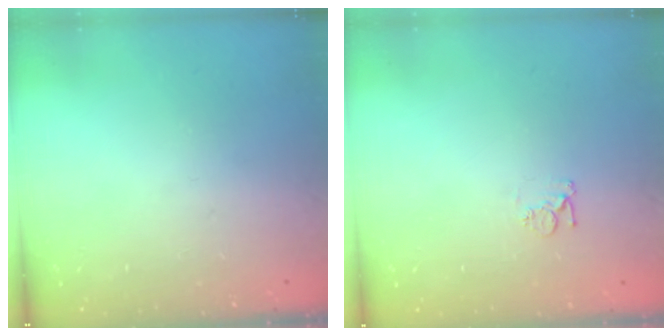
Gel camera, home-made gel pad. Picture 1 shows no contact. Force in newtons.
{"total": 4.9, "press": 4.9, "slide": 0.3}